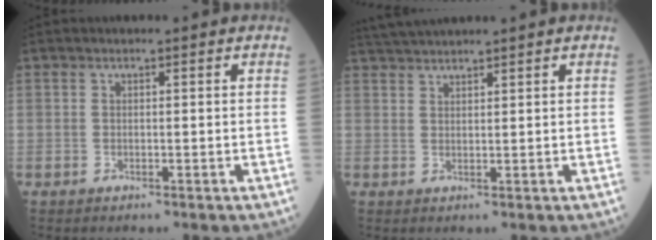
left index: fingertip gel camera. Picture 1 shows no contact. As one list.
[{"total": 4.3, "force": [4.0, -0.7, 1.4], "torque": [-0.030, 0.027, 0.080]}]